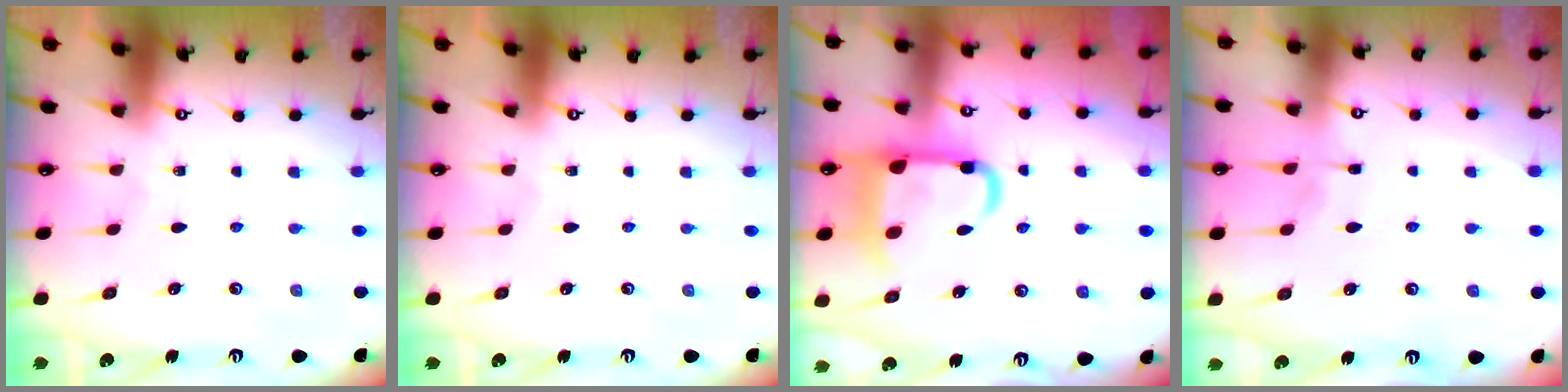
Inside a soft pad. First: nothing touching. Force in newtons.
{"total": 0.0}
{"total": 13.5, "press": 13.4, "slide": 1.8}
{"total": 1.7, "press": 1.7, "slide": 0.4}